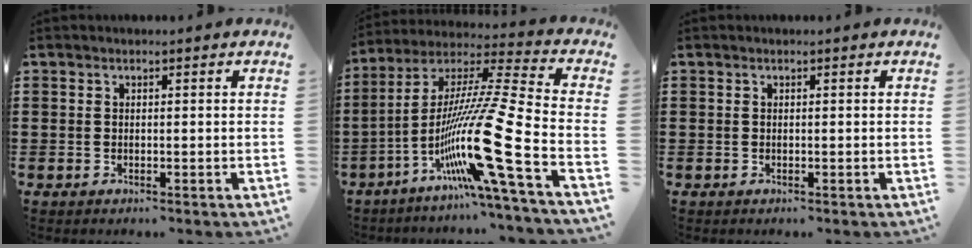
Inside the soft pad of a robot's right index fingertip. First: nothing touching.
{"total": 18.9, "force": [-7.2, 0.5, 17.5], "torque": [-0.344, -0.027, -0.143]}
{"total": 0.0}